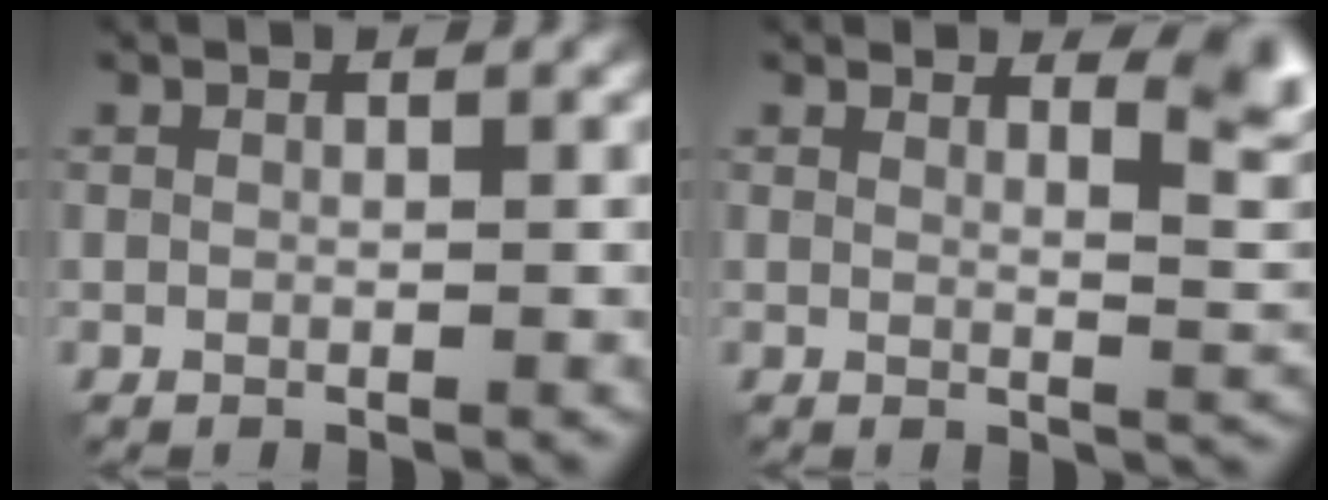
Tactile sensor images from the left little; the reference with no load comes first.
{"total": 4.4, "force": [3.3, 1.2, 2.7], "torque": [-0.017, 0.009, 0.045]}